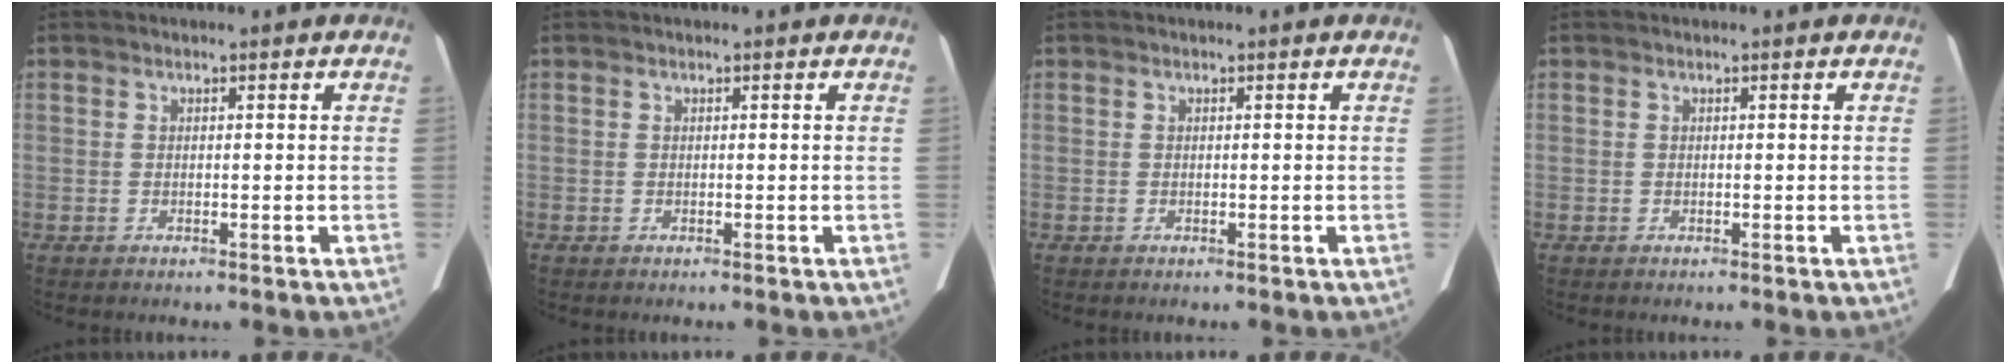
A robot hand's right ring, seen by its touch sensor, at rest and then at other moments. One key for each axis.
{"total": 0.0}
{"total": 0.0}
{"total": 0.0}